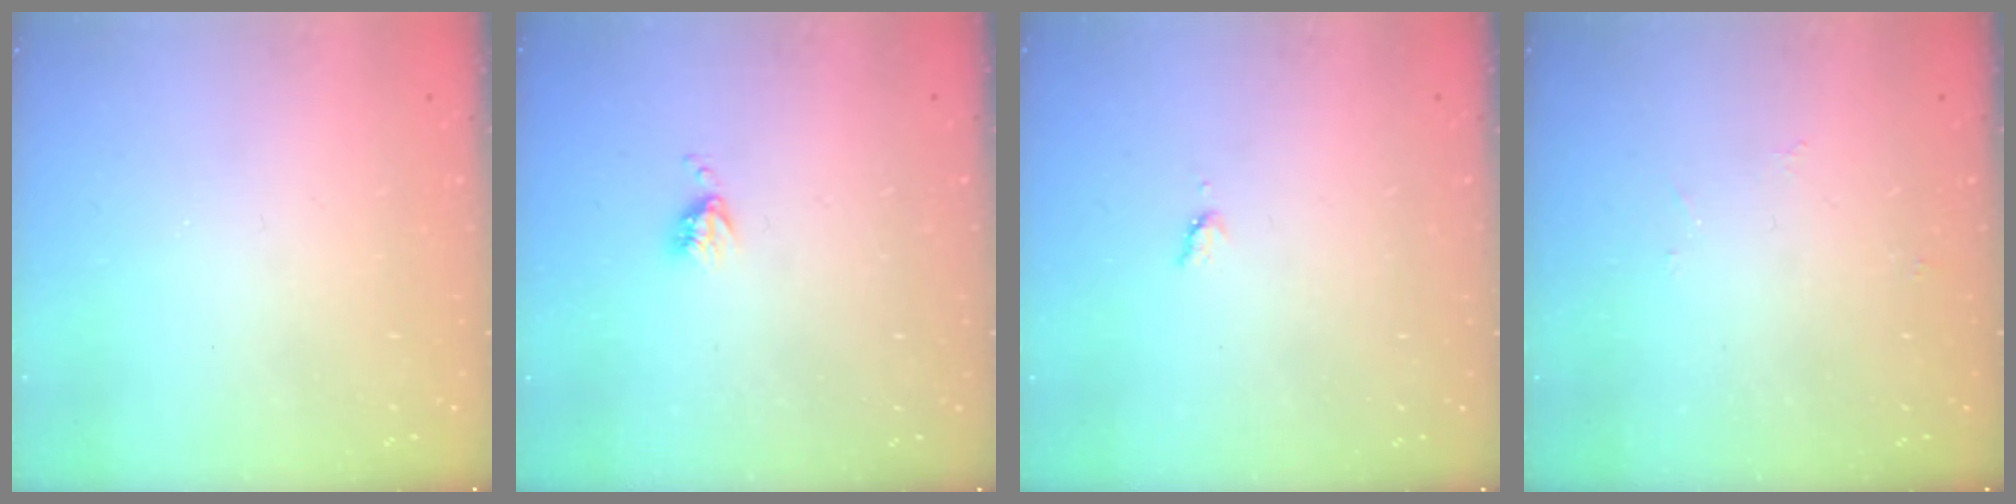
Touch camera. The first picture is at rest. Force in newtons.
{"total": 3.9, "press": 3.8, "slide": 0.6}
{"total": 3.4, "press": 3.4, "slide": 0.4}
{"total": 2.9, "press": 2.8, "slide": 0.8}